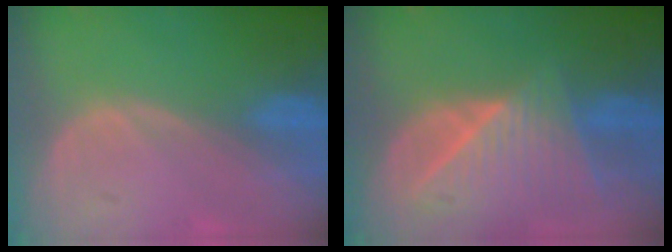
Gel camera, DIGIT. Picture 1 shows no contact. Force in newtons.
{"total": 9.0, "press": 8.0, "slide": 4.1}